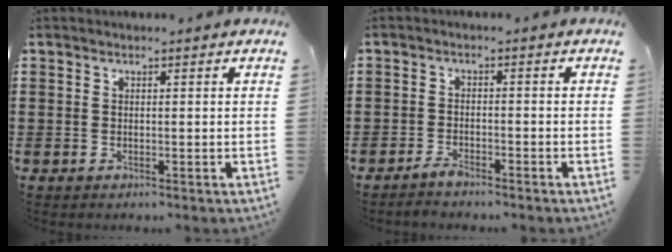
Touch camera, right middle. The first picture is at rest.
{"total": 2.0, "force": [-1.8, 0.3, 0.8], "torque": [-0.016, 0.003, -0.036]}